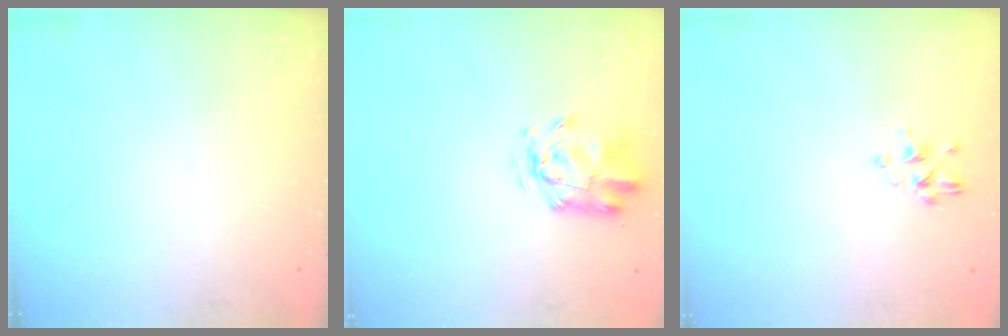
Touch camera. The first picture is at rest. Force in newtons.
{"total": 2.6, "press": 2.4, "slide": 0.8}
{"total": 2.8, "press": 2.7, "slide": 0.8}